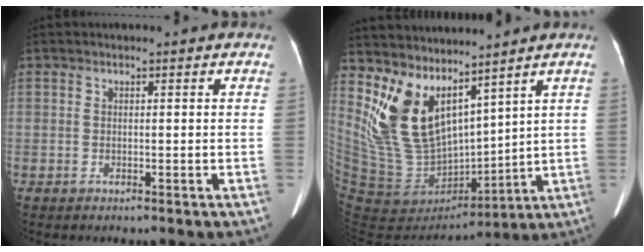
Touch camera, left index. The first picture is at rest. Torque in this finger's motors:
{"motor_torque": [1.47, -0.67, 0.60, 0.21]}